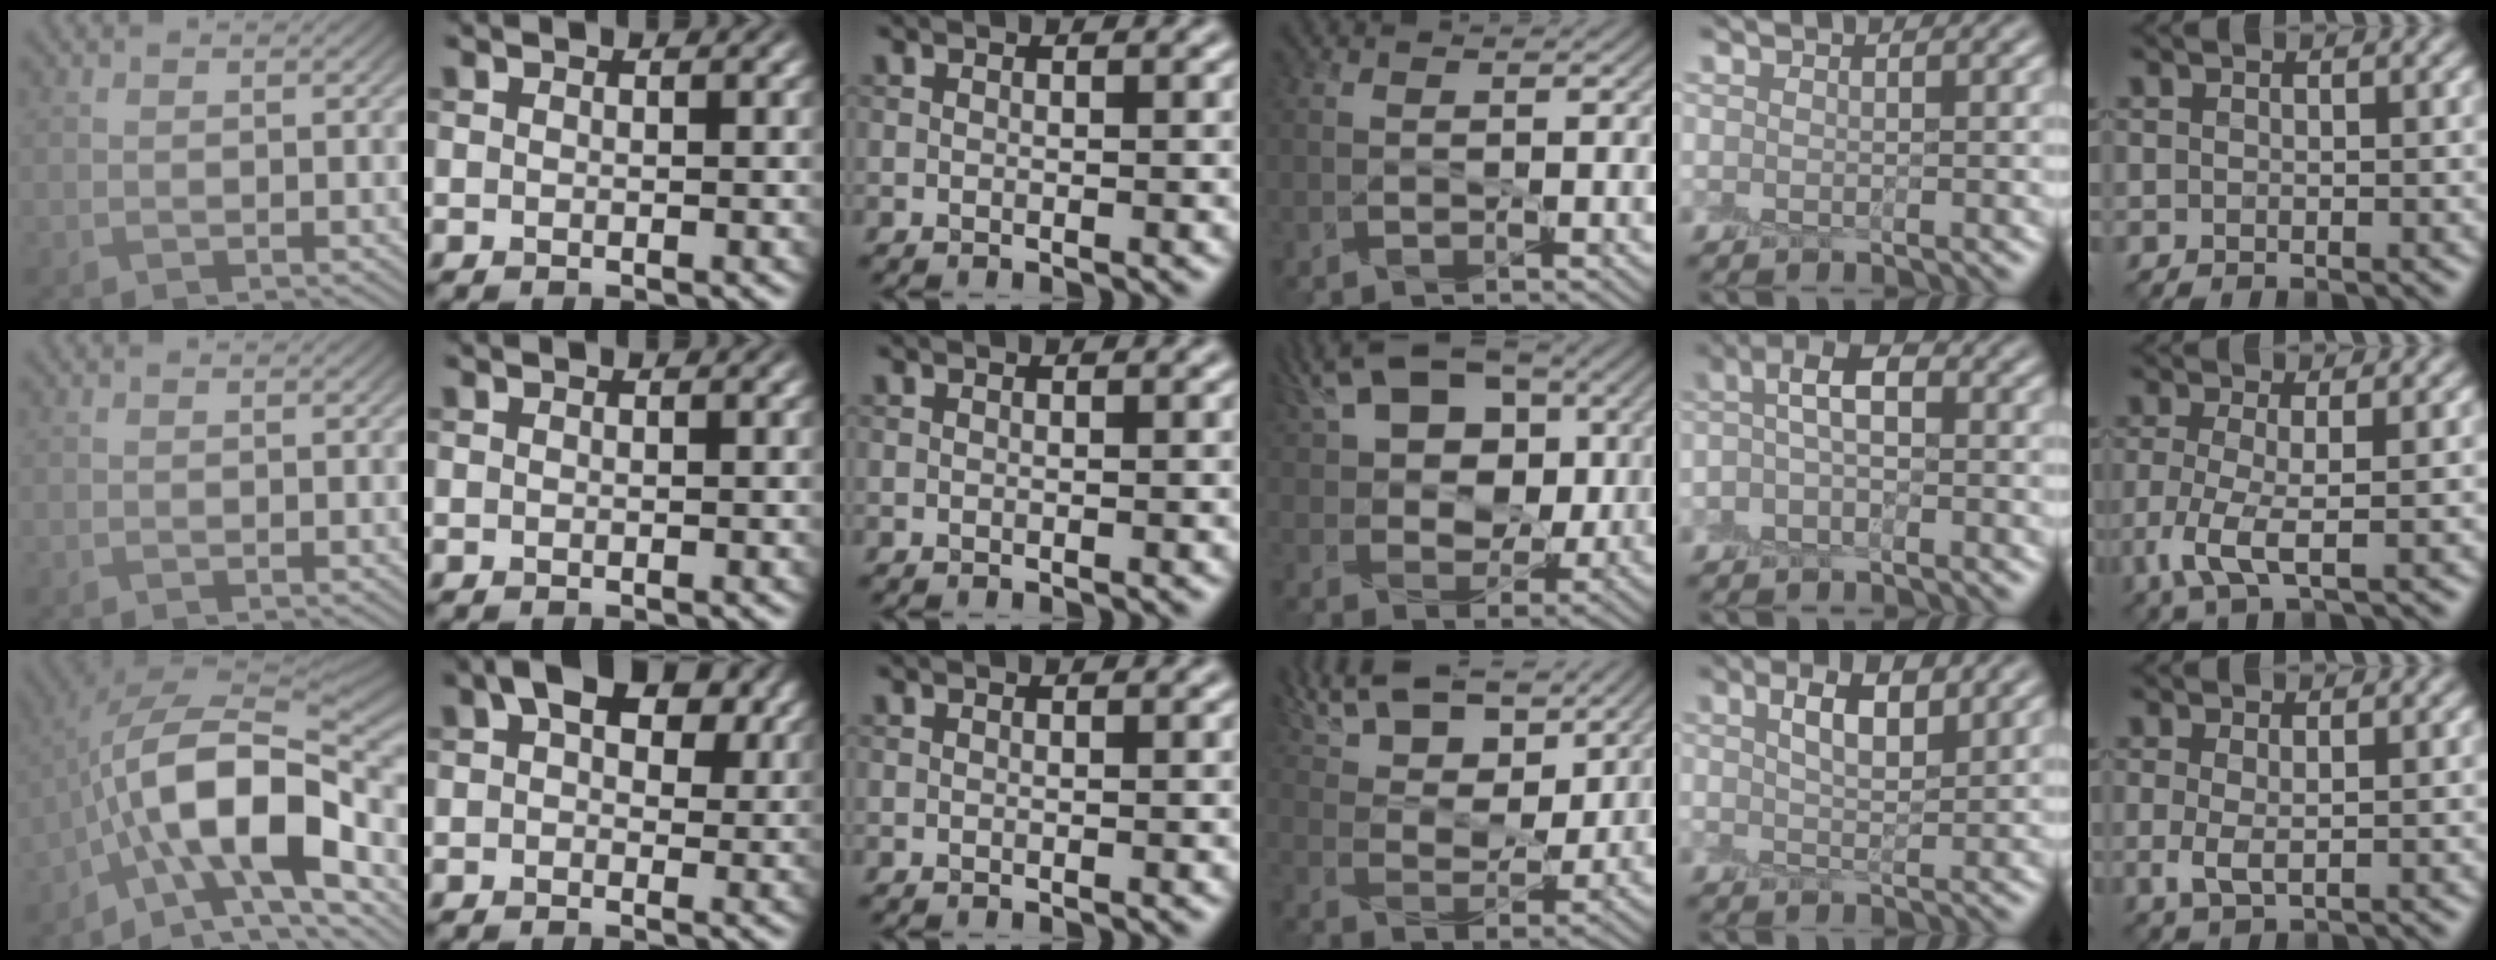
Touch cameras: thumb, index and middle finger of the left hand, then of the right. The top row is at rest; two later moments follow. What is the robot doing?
{"motion": "peel", "object": "shipping label"}